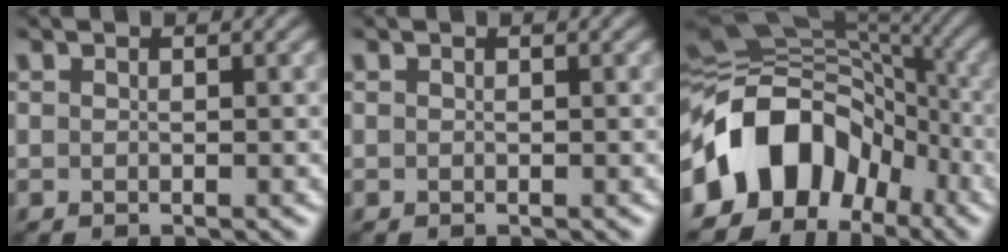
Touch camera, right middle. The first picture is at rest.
{"total": 0.0}
{"total": 12.6, "force": [-5.2, 8.9, 7.3], "torque": [-0.122, 0.022, -0.109]}